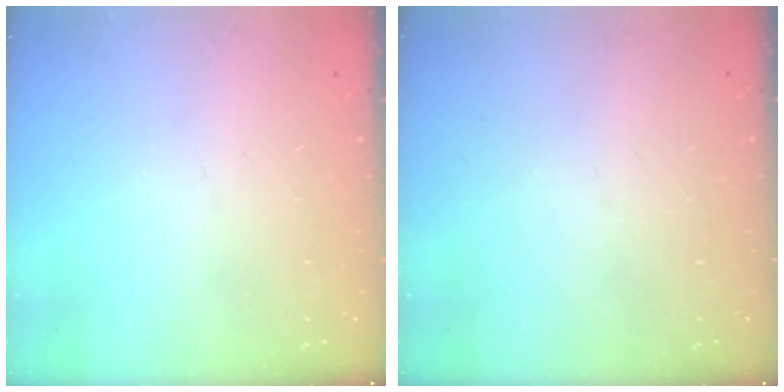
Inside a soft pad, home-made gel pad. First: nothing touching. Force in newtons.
{"total": 0.0}